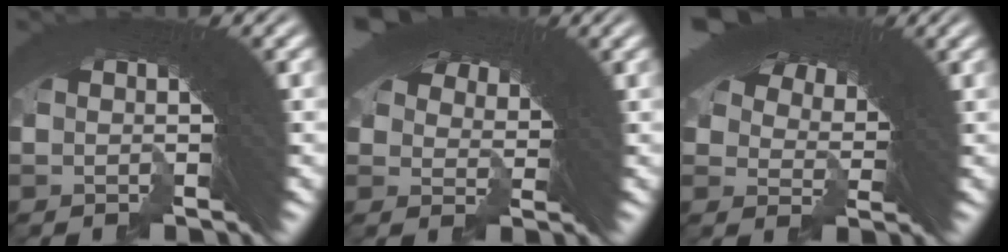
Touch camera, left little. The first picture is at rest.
{"total": 2.9, "force": [0.9, 2.7, 0.9], "torque": [-0.009, -0.027, 0.025]}
{"total": 4.3, "force": [1.9, 3.1, 2.2], "torque": [-0.035, -0.016, 0.040]}